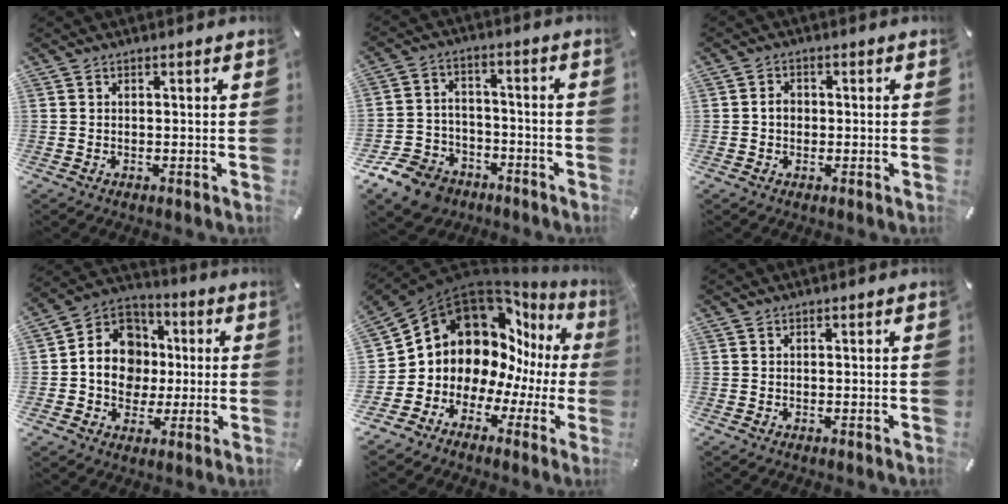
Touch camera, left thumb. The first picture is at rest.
{"total": 11.1, "force": [-7.5, 7.6, 3.2], "torque": [-0.069, 0.055, -0.135]}
{"total": 3.0, "force": [-0.4, 2.4, 1.7], "torque": [-0.033, 0.007, -0.009]}
{"total": 12.8, "force": [-0.9, 11.5, 5.5], "torque": [-0.113, 0.004, -0.016]}
{"total": 13.3, "force": [5.2, 11.2, 5.0], "torque": [-0.094, -0.079, 0.102]}
{"total": 0.0}